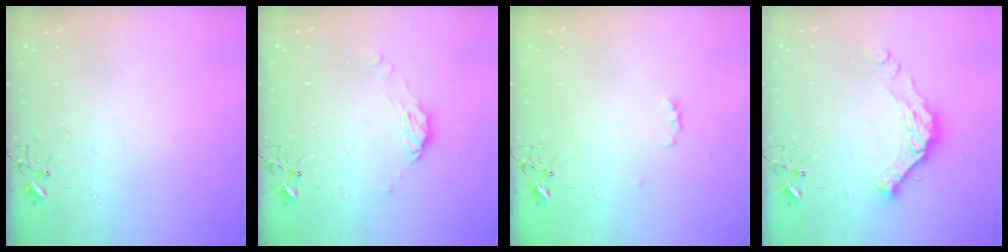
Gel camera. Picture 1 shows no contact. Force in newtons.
{"total": 7.7, "press": 7.7, "slide": 0.7}
{"total": 3.2, "press": 3.2, "slide": 0.5}
{"total": 15.5, "press": 15.4, "slide": 1.7}